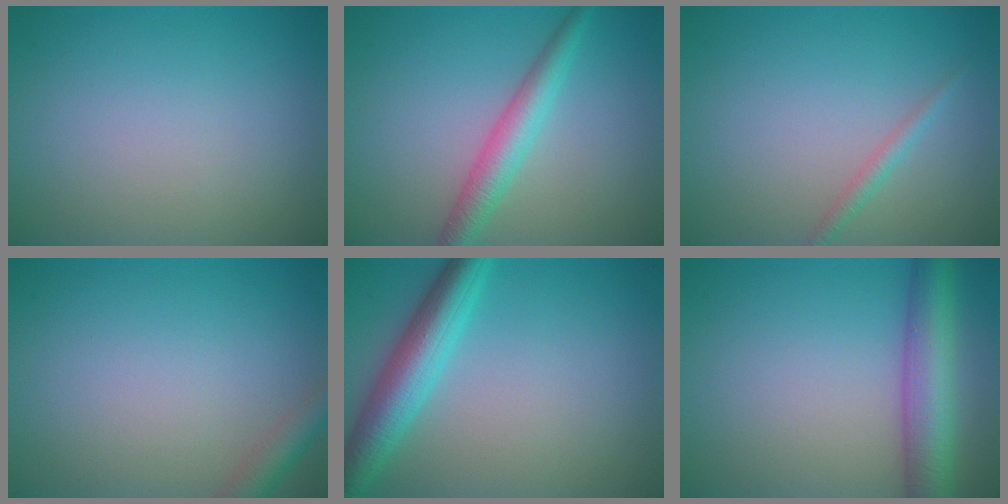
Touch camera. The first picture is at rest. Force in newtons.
{"total": 3.4, "press": 3.4, "slide": 0.0}
{"total": 1.1, "press": 1.1, "slide": 0.1}
{"total": 2.3, "press": 2.3, "slide": 0.1}
{"total": 5.4, "press": 5.4, "slide": 0.2}
{"total": 5.9, "press": 5.9, "slide": 0.2}